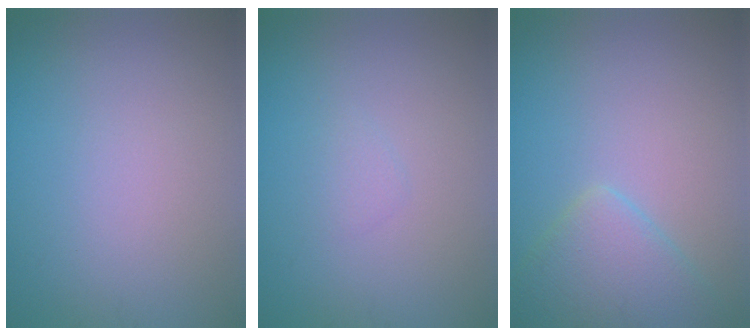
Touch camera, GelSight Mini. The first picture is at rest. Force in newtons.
{"total": 0.7, "press": 0.7, "slide": 0.1}
{"total": 4.0, "press": 4.0, "slide": 0.3}